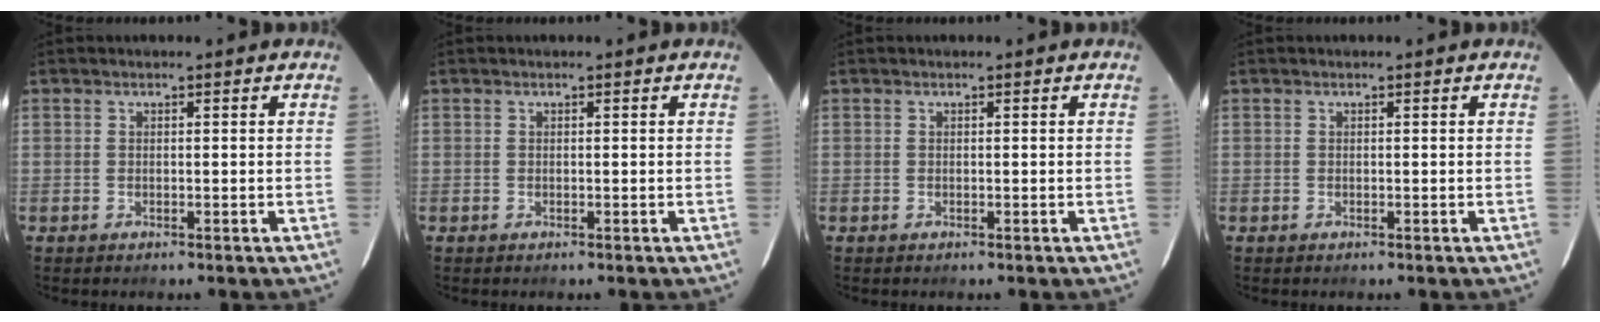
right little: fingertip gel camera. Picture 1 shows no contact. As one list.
[{"total": 0.0}, {"total": 0.0}, {"total": 0.0}]